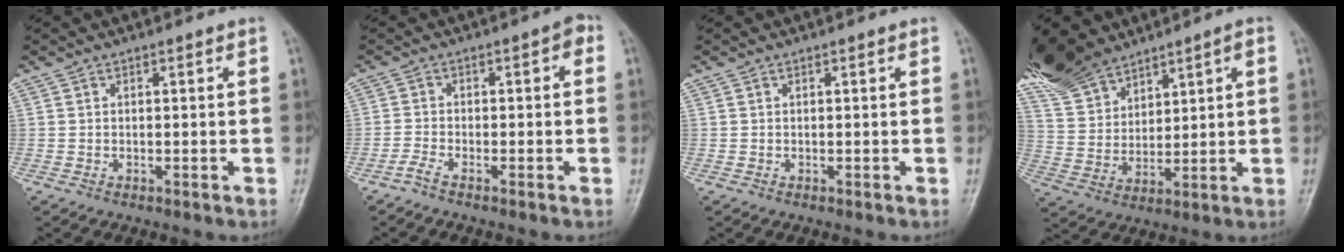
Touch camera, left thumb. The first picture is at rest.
{"total": 4.0, "force": [-1.7, 1.2, 3.4], "torque": [-0.056, 0.029, -0.034]}
{"total": 0.0}
{"total": 15.3, "force": [11.2, 7.3, 7.5], "torque": [-0.131, -0.014, 0.224]}